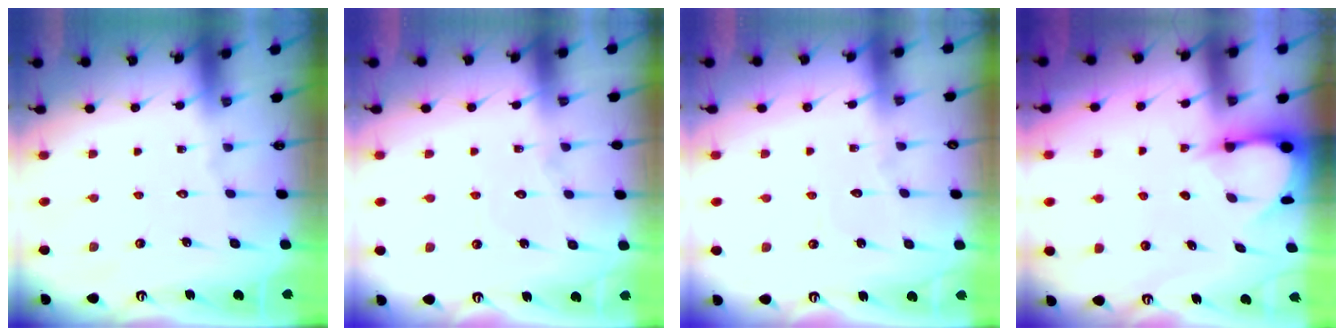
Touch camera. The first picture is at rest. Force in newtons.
{"total": 3.9, "press": 3.9, "slide": 0.3}
{"total": 3.1, "press": 3.0, "slide": 0.3}
{"total": 3.3, "press": 3.3, "slide": 0.4}